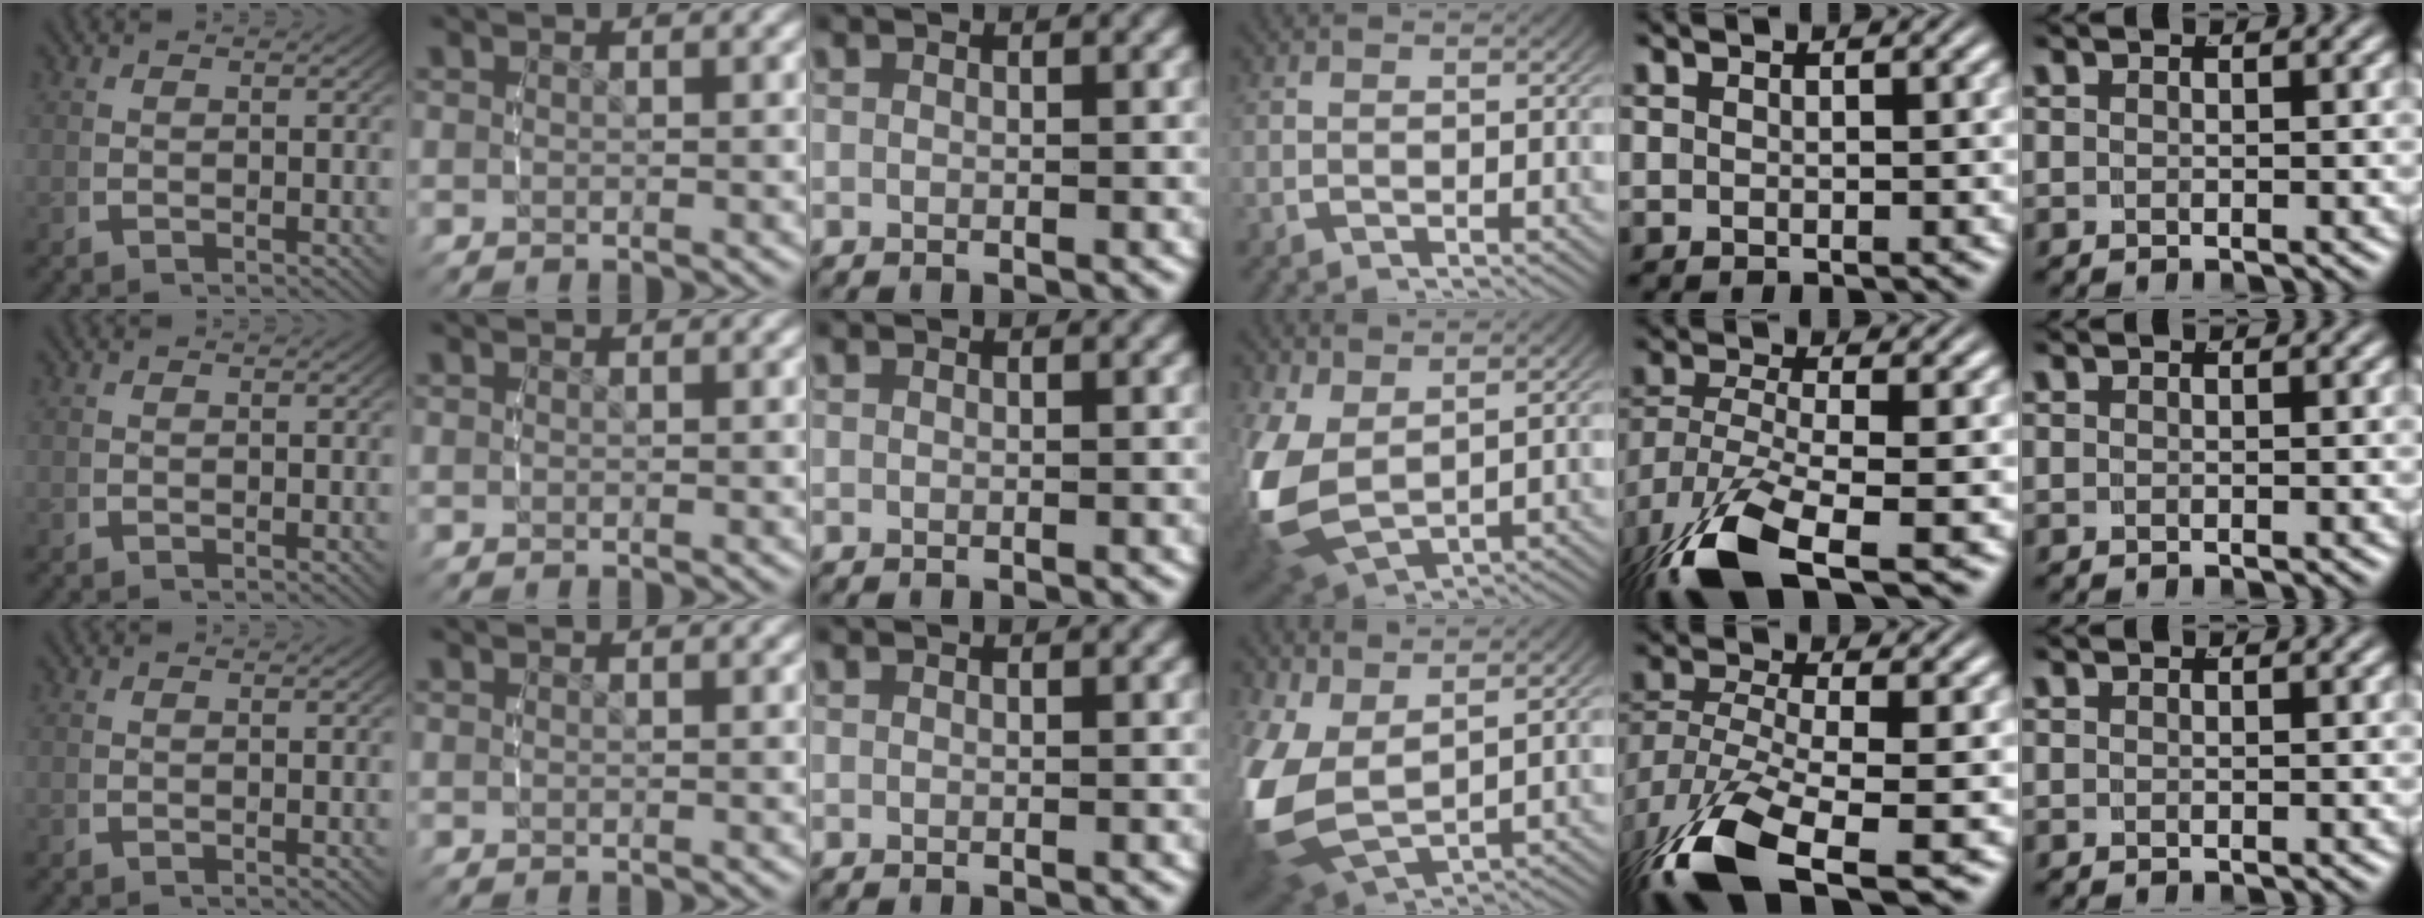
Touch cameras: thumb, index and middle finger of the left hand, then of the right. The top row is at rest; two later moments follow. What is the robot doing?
{"motion": "lift_and_place", "object": "pen"}